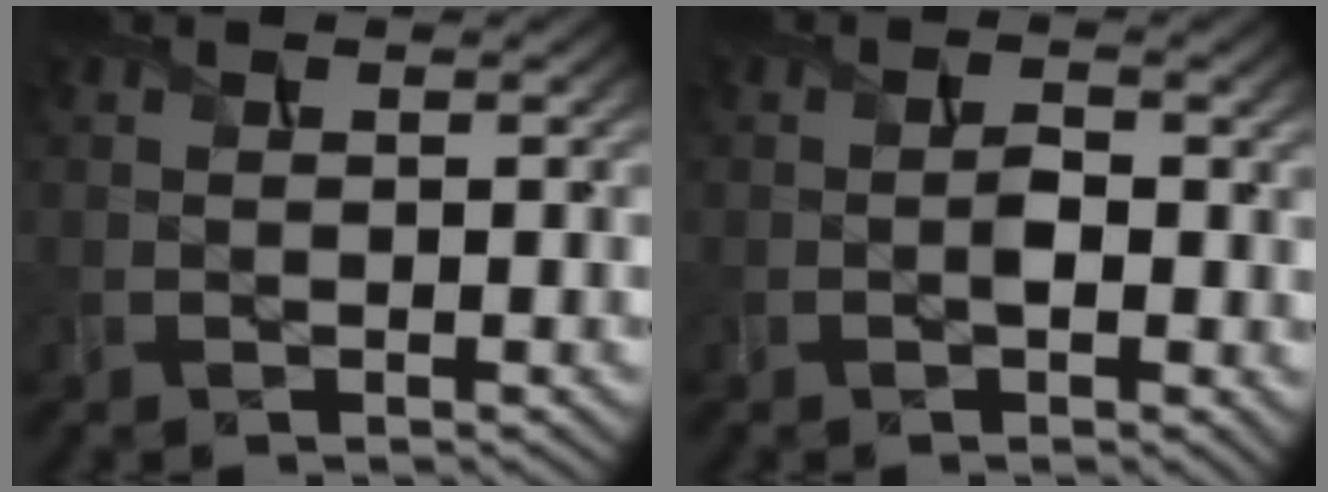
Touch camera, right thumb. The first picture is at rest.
{"total": 2.3, "force": [-0.5, 1.0, 2.0], "torque": [-0.033, -0.002, -0.009]}